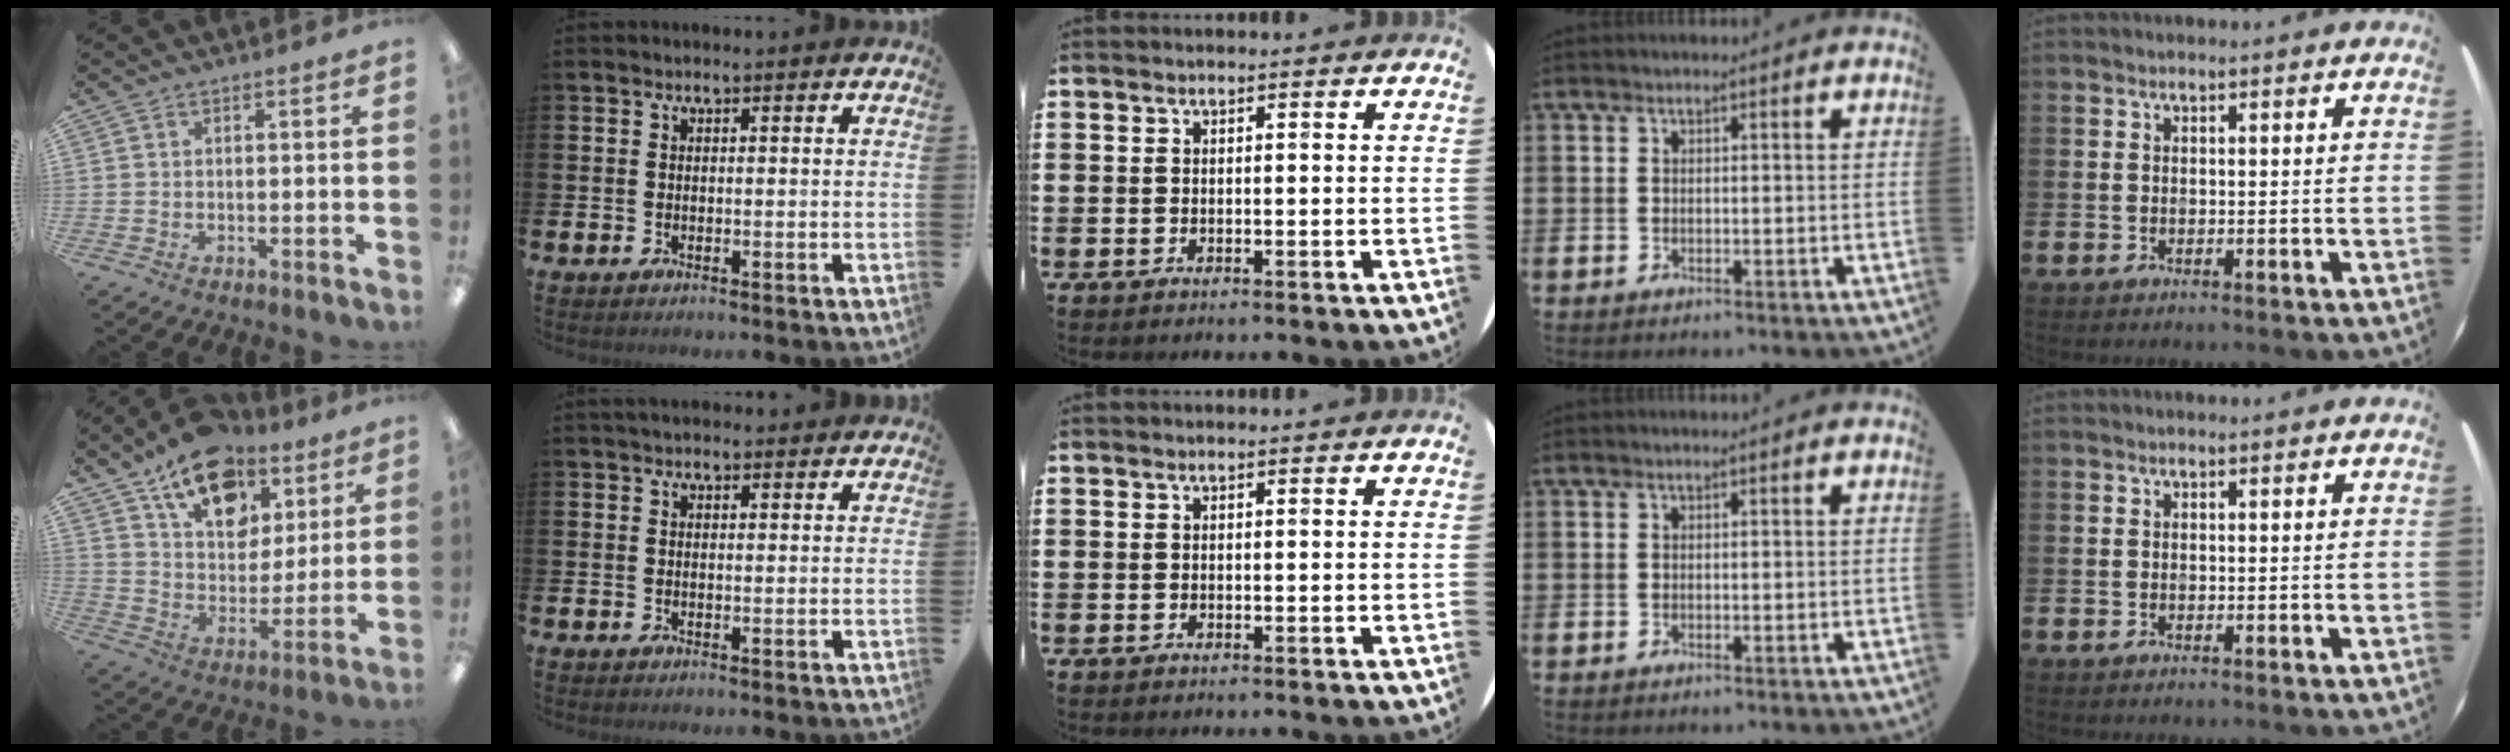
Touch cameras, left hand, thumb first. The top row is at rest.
{"thumb": {"total": 17.2, "force": [11.4, 10.2, 7.8], "torque": [-0.127, -0.063, 0.206]}, "index": {"total": 2.4, "force": [2.3, 0.6, 0.5], "torque": [-0.002, -0.008, 0.040]}}